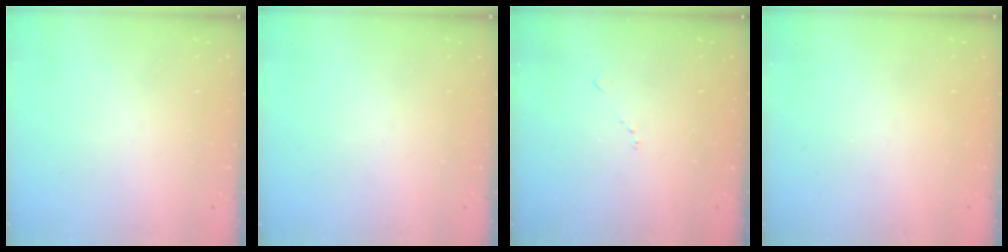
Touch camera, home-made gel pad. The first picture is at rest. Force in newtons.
{"total": 0.0}
{"total": 5.8, "press": 5.7, "slide": 0.7}
{"total": 1.0, "press": 1.0, "slide": 0.1}